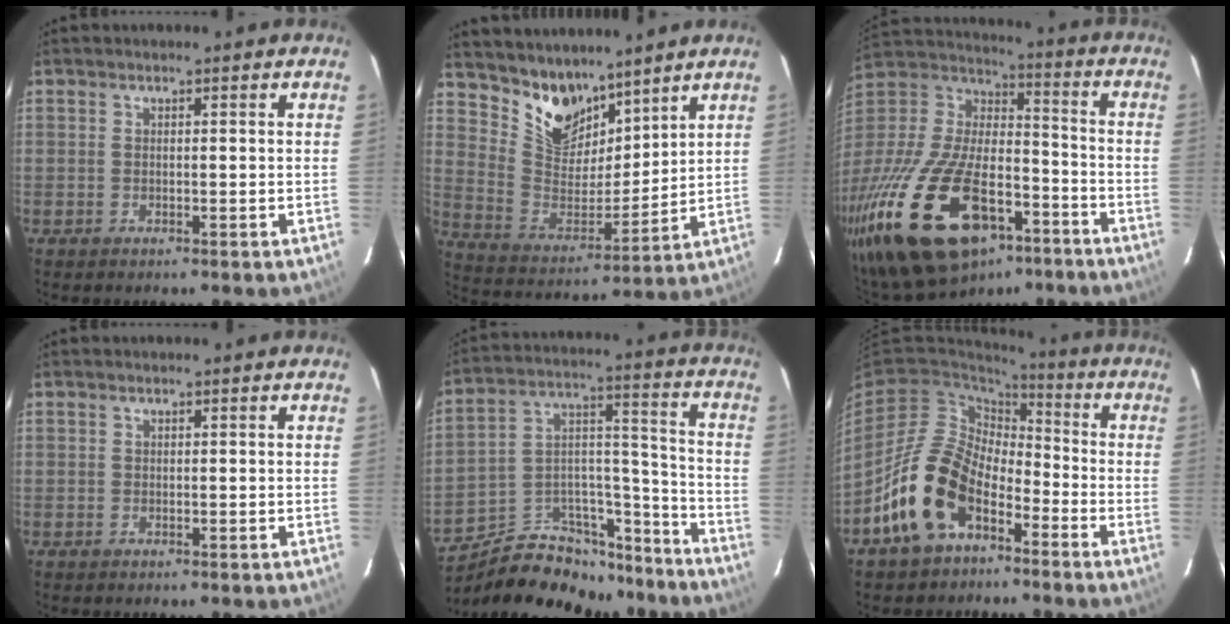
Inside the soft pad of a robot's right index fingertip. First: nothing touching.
{"total": 12.1, "force": [9.5, 6.4, 4.0], "torque": [-0.083, -0.003, 0.189]}
{"total": 31.8, "force": [-18.3, 15.3, 21.1], "torque": [-0.430, -0.020, -0.300]}
{"total": 0.0}
{"total": 21.2, "force": [-16.5, 10.1, 8.9], "torque": [-0.161, 0.064, -0.235]}
{"total": 15.6, "force": [-8.0, 9.7, 9.2], "torque": [-0.191, 0.014, -0.141]}